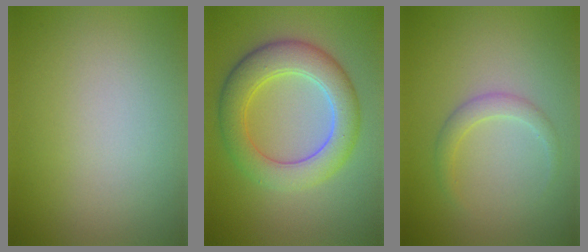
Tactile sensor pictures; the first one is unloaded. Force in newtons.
{"total": 6.1, "press": 6.1, "slide": 0.1}
{"total": 1.6, "press": 1.6, "slide": 0.1}